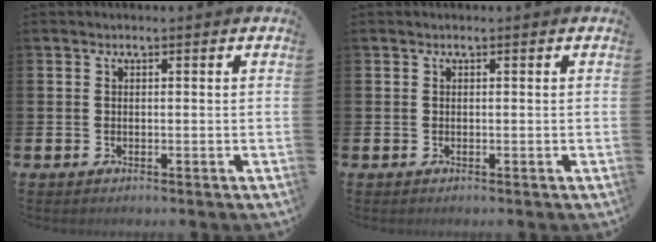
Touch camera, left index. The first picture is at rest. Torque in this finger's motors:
{"motor_torque": [0.00, 0.00, 0.00, 0.00]}